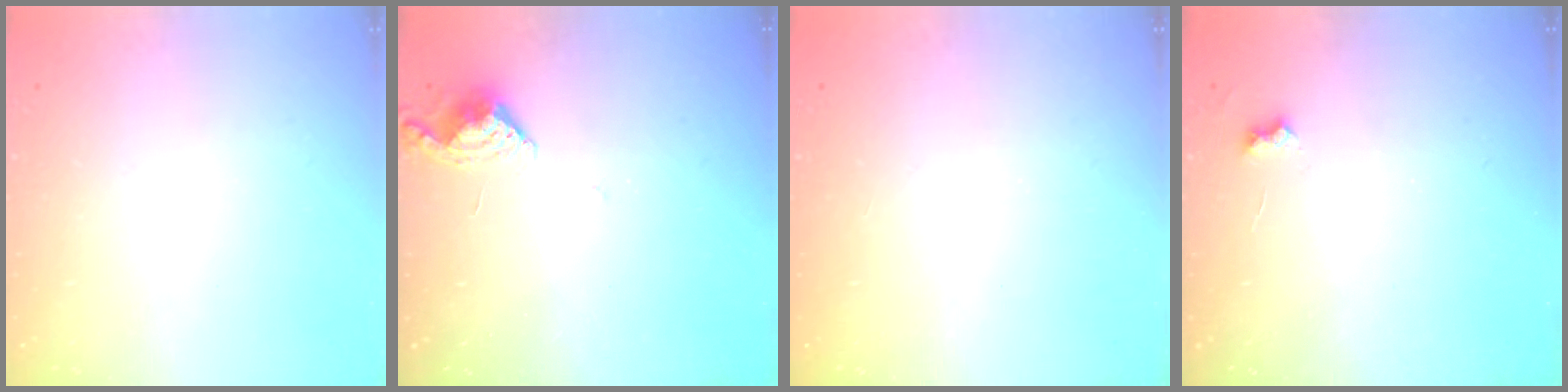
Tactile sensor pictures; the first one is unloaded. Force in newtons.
{"total": 5.6, "press": 5.5, "slide": 0.6}
{"total": 0.9, "press": 0.9, "slide": 0.4}
{"total": 3.8, "press": 3.8, "slide": 0.5}